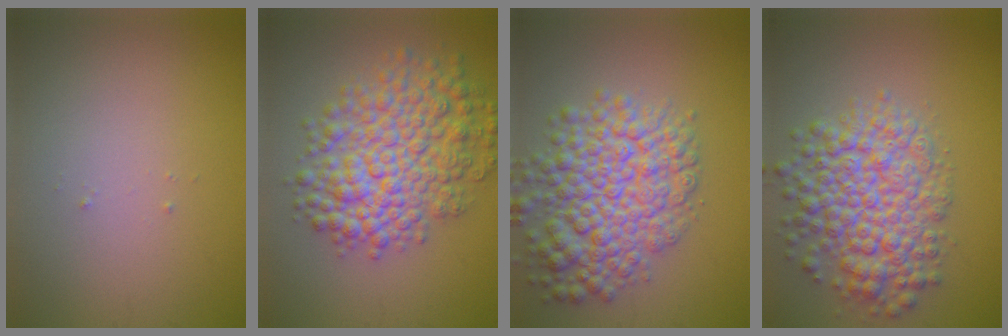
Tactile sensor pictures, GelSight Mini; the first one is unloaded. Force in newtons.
{"total": 8.1, "press": 8.1, "slide": 0.2}
{"total": 7.9, "press": 7.9, "slide": 0.3}
{"total": 7.5, "press": 7.5, "slide": 0.3}